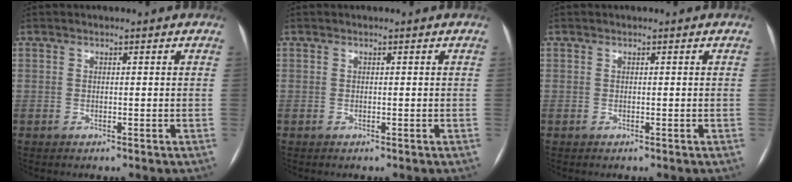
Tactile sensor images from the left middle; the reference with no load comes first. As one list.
[{"total": 0.0}, {"total": 0.0}]